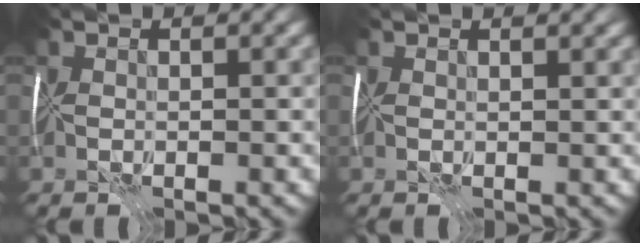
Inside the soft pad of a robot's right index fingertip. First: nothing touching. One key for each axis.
{"total": 2.0, "fx": 1.5, "fy": 0.7, "fz": 1.1, "tx": -0.004, "ty": 0.007, "tz": 0.014}